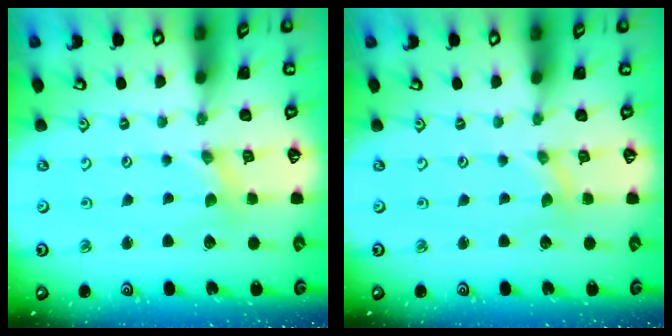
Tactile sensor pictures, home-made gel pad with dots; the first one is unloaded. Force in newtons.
{"total": 0.0}